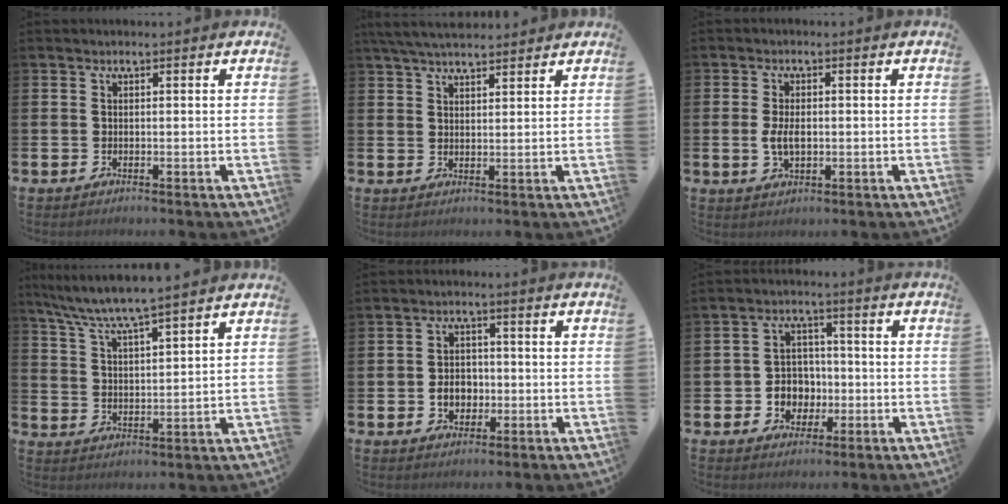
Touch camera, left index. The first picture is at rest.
{"total": 4.4, "force": [4.0, 1.1, 1.5], "torque": [-0.034, -0.009, 0.073]}
{"total": 3.4, "force": [-0.7, 1.9, 2.8], "torque": [-0.040, 0.005, -0.018]}
{"total": 6.5, "force": [6.2, -0.3, 1.8], "torque": [-0.060, -0.035, 0.109]}
{"total": 3.7, "force": [-1.4, 2.8, 1.9], "torque": [-0.020, 0.001, -0.035]}
{"total": 4.5, "force": [-1.3, 4.2, 1.0], "torque": [-0.021, 0.004, -0.032]}